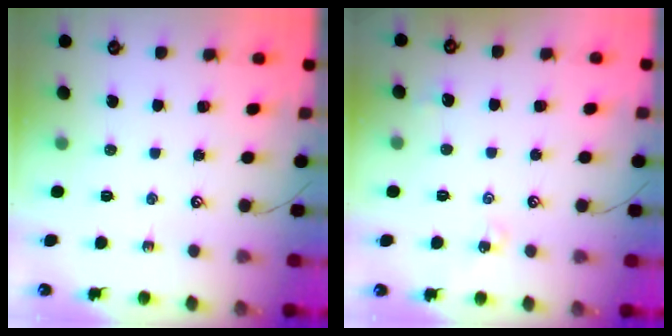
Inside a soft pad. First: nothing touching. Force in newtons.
{"total": 5.0, "press": 5.0, "slide": 0.6}